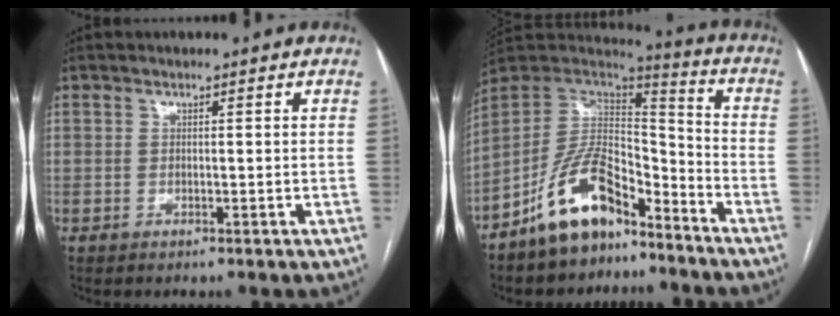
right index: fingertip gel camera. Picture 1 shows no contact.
{"total": 13.8, "force": [-9.4, 5.9, 8.1], "torque": [-0.155, 0.031, -0.175]}